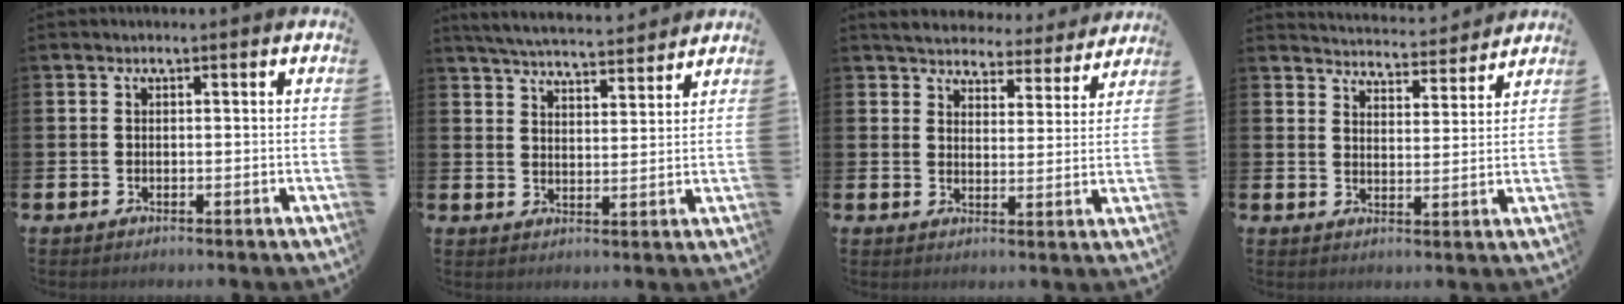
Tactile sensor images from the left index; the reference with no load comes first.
{"total": 5.6, "force": [5.5, 0.5, 0.8], "torque": [-0.026, -0.034, 0.096]}
{"total": 5.2, "force": [5.0, 1.3, 0.5], "torque": [-0.024, -0.039, 0.085]}
{"total": 4.4, "force": [4.4, 0.3, -0.1], "torque": [-0.005, -0.039, 0.075]}